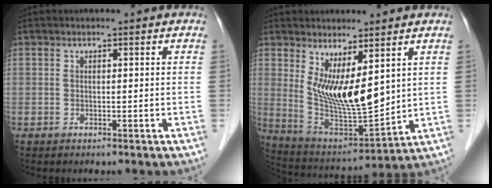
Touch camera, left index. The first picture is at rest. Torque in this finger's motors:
{"motor_torque": [2.13, 0.01, 0.36, 0.14]}